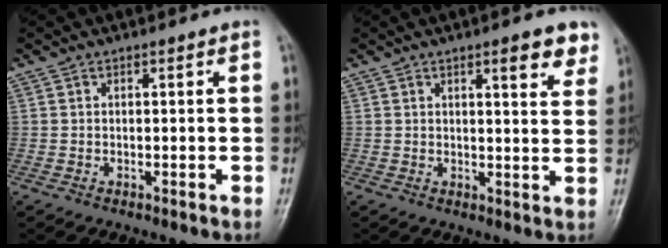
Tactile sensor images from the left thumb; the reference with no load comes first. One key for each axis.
{"total": 6.2, "fx": 3.9, "fy": 1.6, "fz": 4.5, "tx": -0.042, "ty": -0.019, "tz": 0.047}